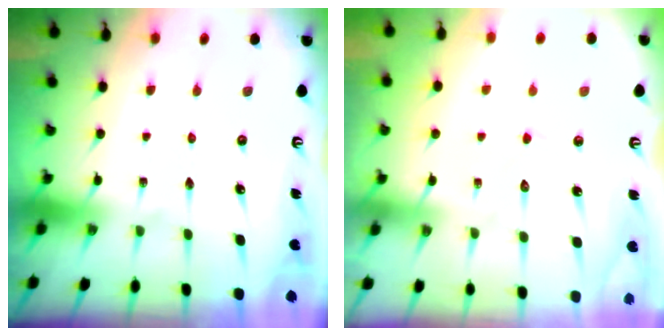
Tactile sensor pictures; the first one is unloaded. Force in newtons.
{"total": 5.4, "press": 5.4, "slide": 0.5}